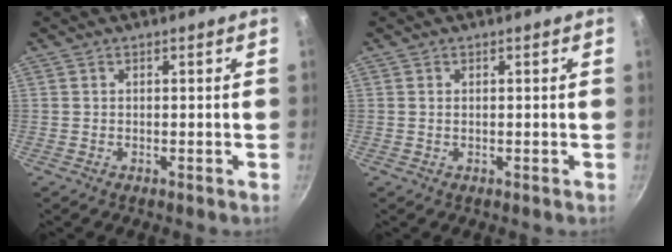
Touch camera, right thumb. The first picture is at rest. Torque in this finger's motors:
{"motor_torque": [-0.16, 0.25, -0.24, 0.48, 0.05]}